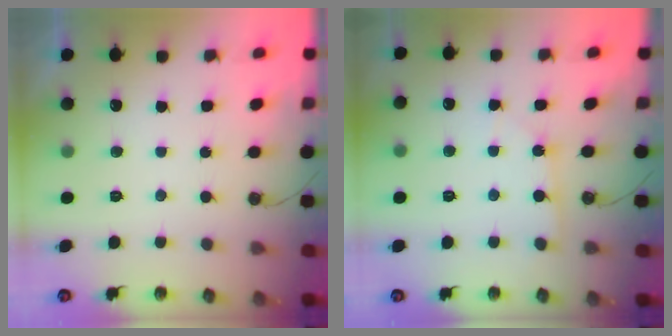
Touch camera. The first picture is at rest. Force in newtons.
{"total": 2.7, "press": 2.7, "slide": 0.4}